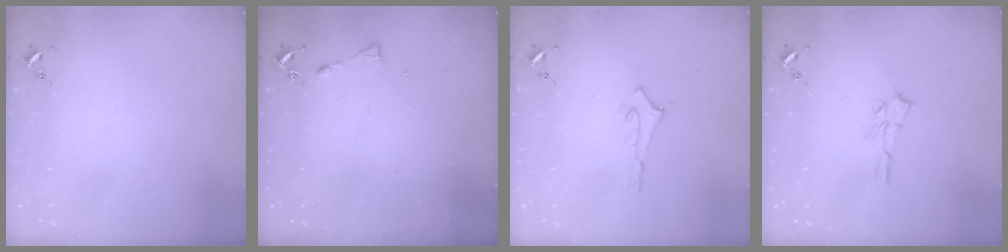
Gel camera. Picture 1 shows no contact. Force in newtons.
{"total": 3.7, "press": 3.7, "slide": 0.5}
{"total": 2.9, "press": 2.9, "slide": 0.2}
{"total": 5.1, "press": 5.1, "slide": 0.6}